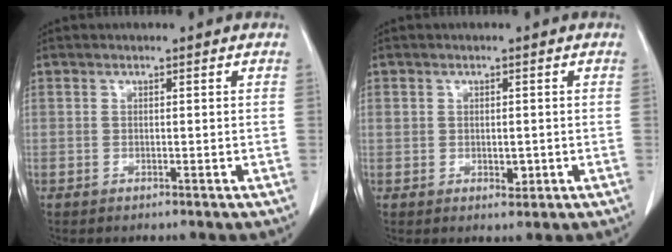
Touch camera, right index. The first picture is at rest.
{"total": 2.3, "force": [-0.2, 1.6, 1.7], "torque": [-0.026, 0.001, 0.004]}